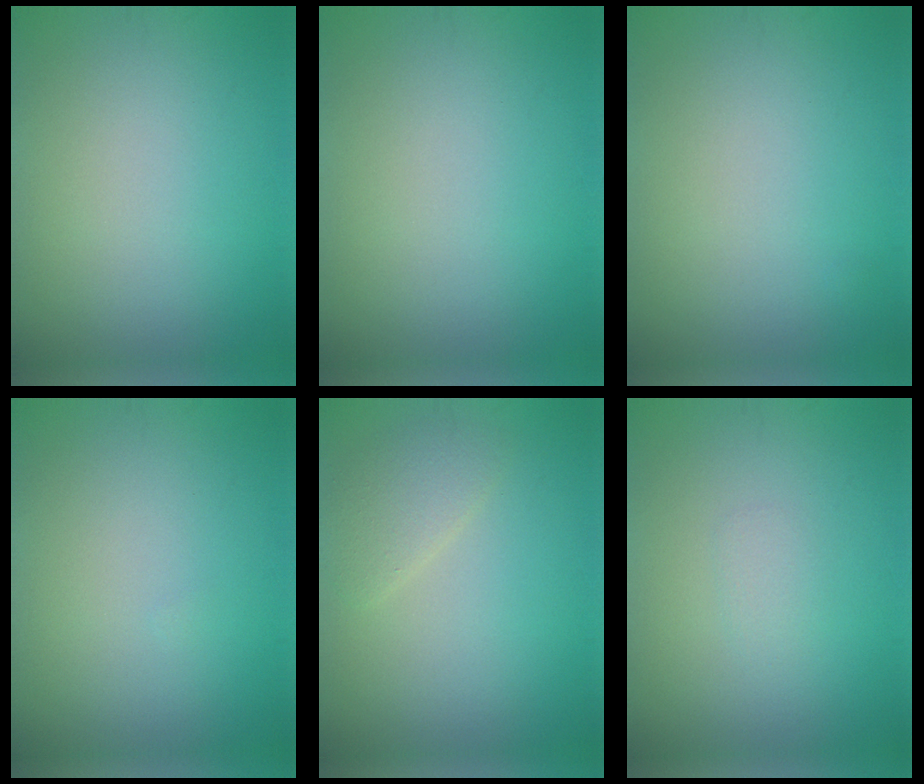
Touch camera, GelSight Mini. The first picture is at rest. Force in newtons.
{"total": 0.0}
{"total": 0.0}
{"total": 0.0}
{"total": 2.0, "press": 2.0, "slide": 0.2}
{"total": 0.8, "press": 0.8, "slide": 0.1}